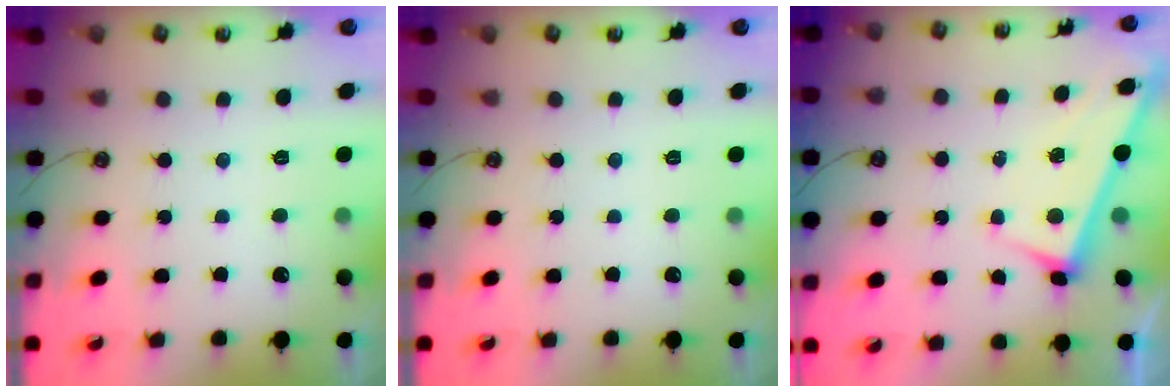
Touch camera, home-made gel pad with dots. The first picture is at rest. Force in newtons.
{"total": 0.0}
{"total": 3.0, "press": 3.0, "slide": 0.2}